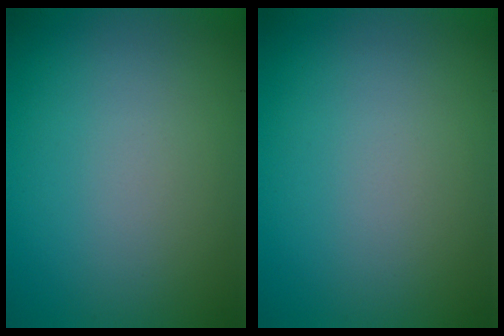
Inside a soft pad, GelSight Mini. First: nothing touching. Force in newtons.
{"total": 0.0}